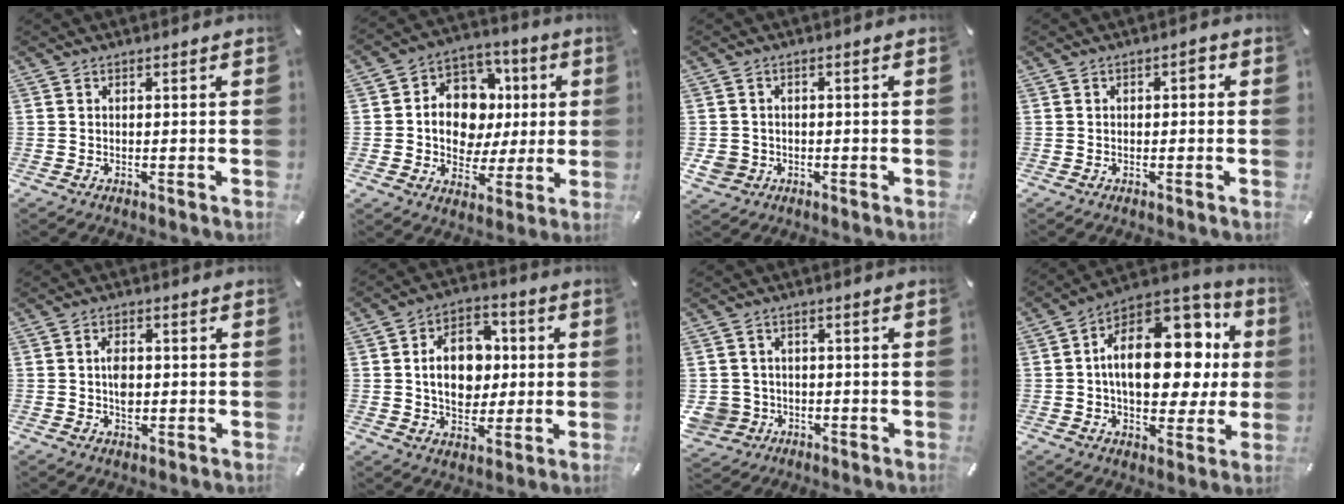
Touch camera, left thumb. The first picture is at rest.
{"total": 12.3, "force": [0.6, 10.9, 5.5], "torque": [-0.085, -0.003, 0.023]}
{"total": 3.6, "force": [-1.1, 3.3, 1.0], "torque": [-0.031, -0.002, -0.022]}
{"total": 1.7, "force": [-0.1, 1.1, 1.4], "torque": [-0.020, 0.006, -0.007]}
{"total": 4.2, "force": [0.0, 2.8, 3.2], "torque": [-0.045, 0.001, -0.003]}
{"total": 12.7, "force": [0.4, 9.9, 8.0], "torque": [-0.145, 0.015, 0.008]}
{"total": 5.3, "force": [-1.3, 5.1, 0.9], "torque": [-0.032, 0.005, -0.026]}
{"total": 21.5, "force": [3.4, 13.4, 16.5], "torque": [-0.251, -0.023, 0.061]}